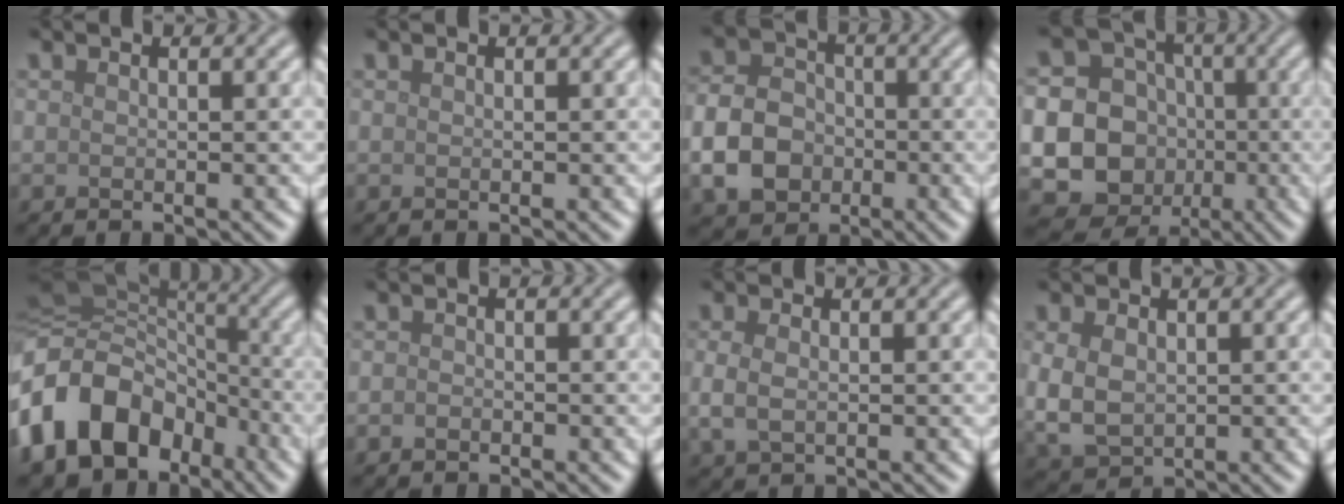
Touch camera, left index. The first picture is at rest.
{"total": 0.0}
{"total": 6.0, "force": [-1.9, 4.7, 3.1], "torque": [-0.065, -0.002, -0.045]}
{"total": 22.4, "force": [-4.1, 21.5, 5.1], "torque": [-0.144, -0.030, -0.103]}
{"total": 15.5, "force": [-6.5, 11.6, 8.0], "torque": [-0.191, -0.009, -0.118]}
{"total": 0.7, "force": [-0.4, 0.5, 0.2], "torque": [-0.004, -0.003, -0.009]}
{"total": 2.3, "force": [-0.1, 1.5, 1.8], "torque": [-0.044, -0.003, -0.001]}
{"total": 4.1, "force": [0.2, 3.0, 2.7], "torque": [-0.069, -0.004, 0.010]}